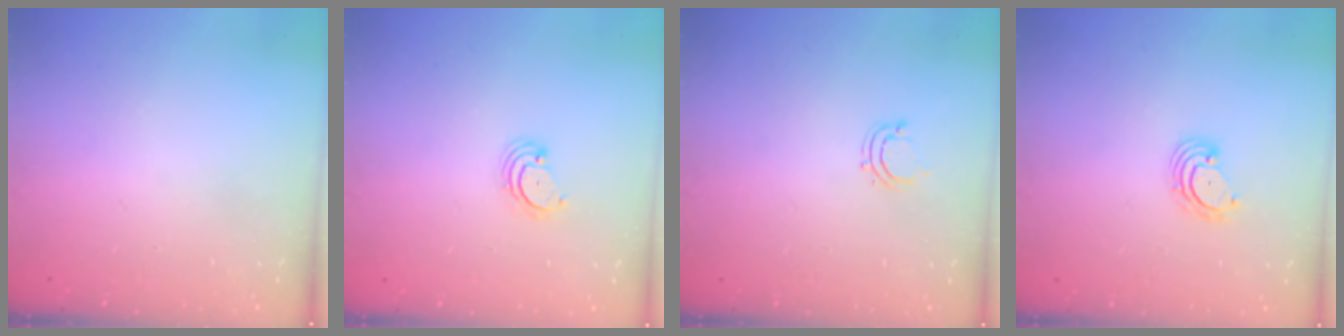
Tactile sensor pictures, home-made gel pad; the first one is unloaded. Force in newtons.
{"total": 2.7, "press": 2.7, "slide": 0.3}
{"total": 2.8, "press": 2.8, "slide": 0.5}
{"total": 3.5, "press": 3.5, "slide": 0.4}